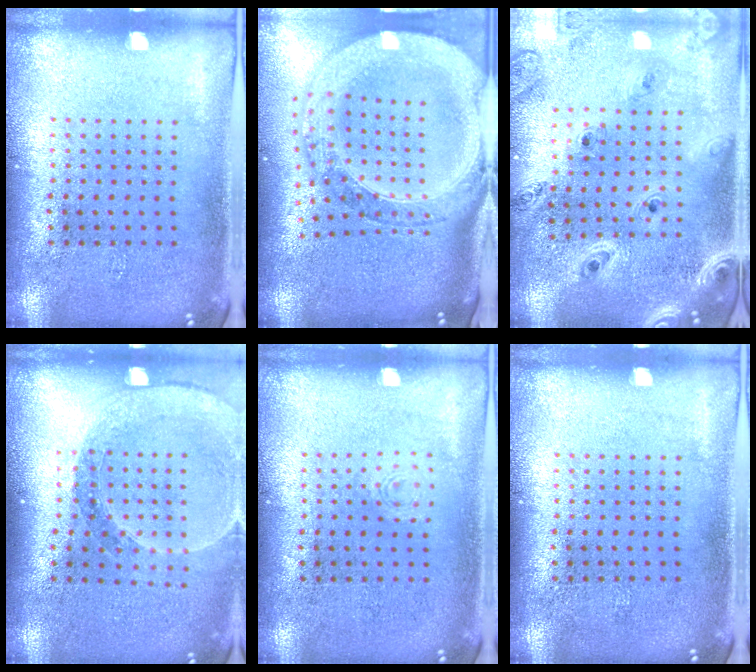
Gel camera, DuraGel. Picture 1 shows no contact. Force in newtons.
{"total": 3.8, "press": 3.0, "slide": 2.4}
{"total": 1.6, "press": 1.6, "slide": 0.3}
{"total": 1.5, "press": 1.5, "slide": 0.1}
{"total": 0.7, "press": 0.7, "slide": 0.1}
{"total": 0.0}